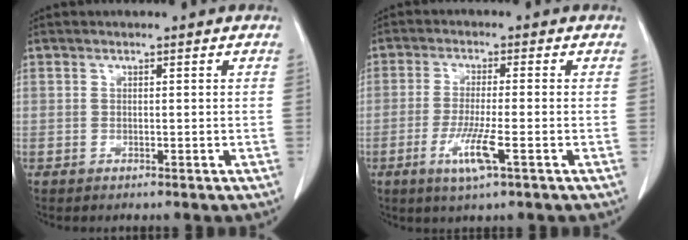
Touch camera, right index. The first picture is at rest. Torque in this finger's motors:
{"motor_torque": [0.75, -0.36, 0.21, 0.13]}